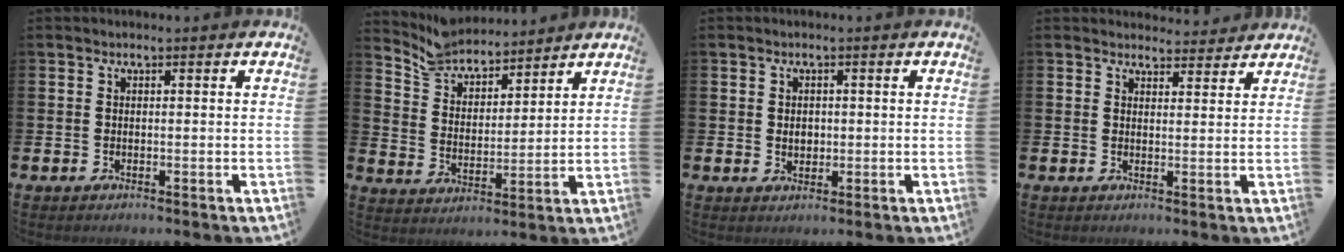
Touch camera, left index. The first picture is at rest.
{"total": 6.4, "force": [6.1, 1.8, 0.4], "torque": [-0.045, -0.041, 0.110]}
{"total": 1.7, "force": [0.2, 1.3, 1.0], "torque": [-0.002, 0.001, -0.002]}
{"total": 3.0, "force": [2.9, 0.5, -0.1], "torque": [0.008, -0.019, 0.051]}